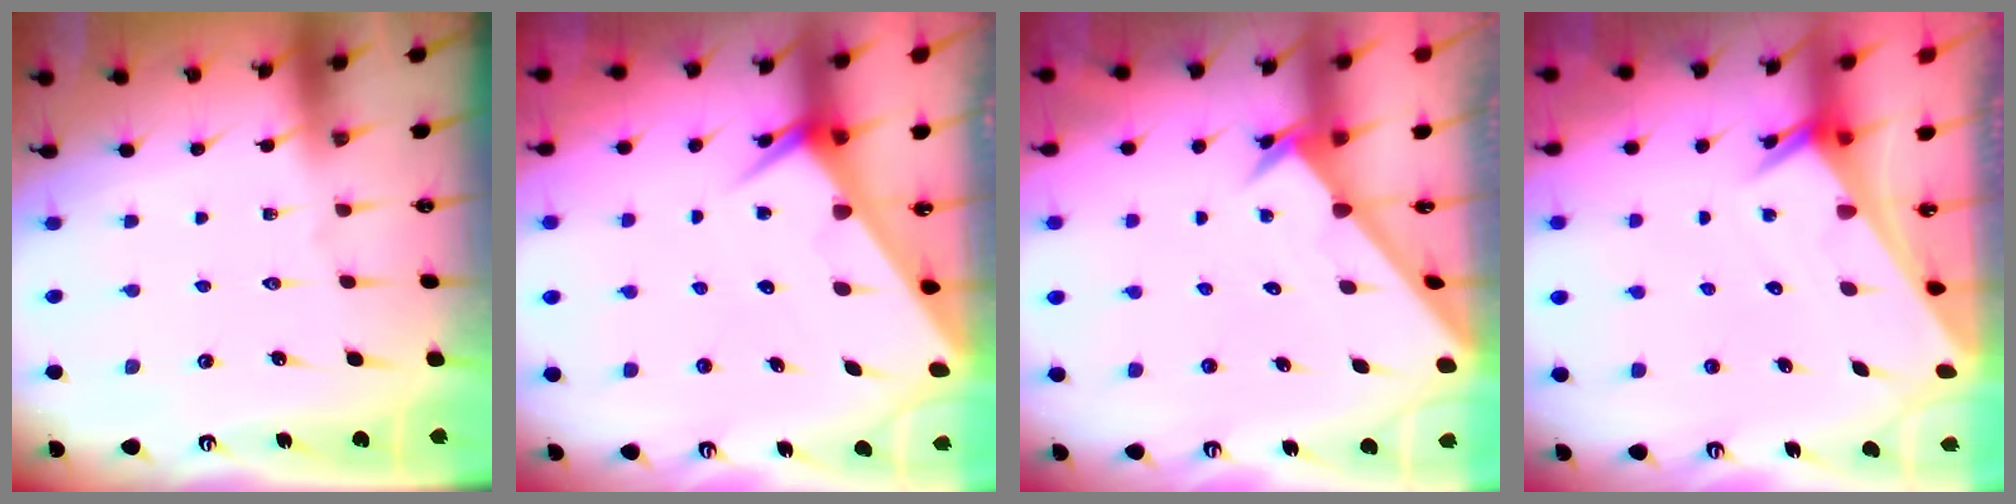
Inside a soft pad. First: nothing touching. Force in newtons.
{"total": 4.8, "press": 4.7, "slide": 0.4}
{"total": 2.5, "press": 2.5, "slide": 0.2}
{"total": 2.5, "press": 2.5, "slide": 0.2}